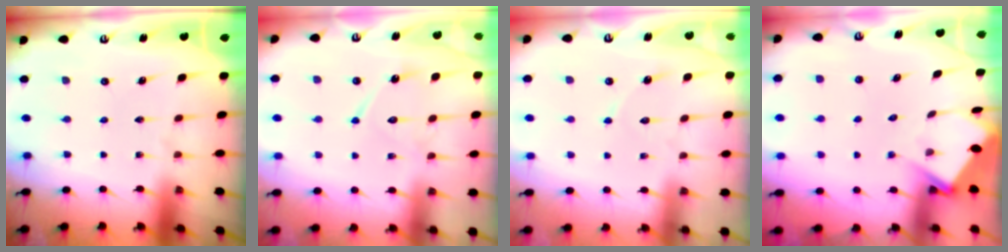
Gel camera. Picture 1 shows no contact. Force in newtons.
{"total": 10.8, "press": 10.8, "slide": 0.8}
{"total": 4.1, "press": 4.1, "slide": 0.5}
{"total": 5.1, "press": 5.1, "slide": 0.5}